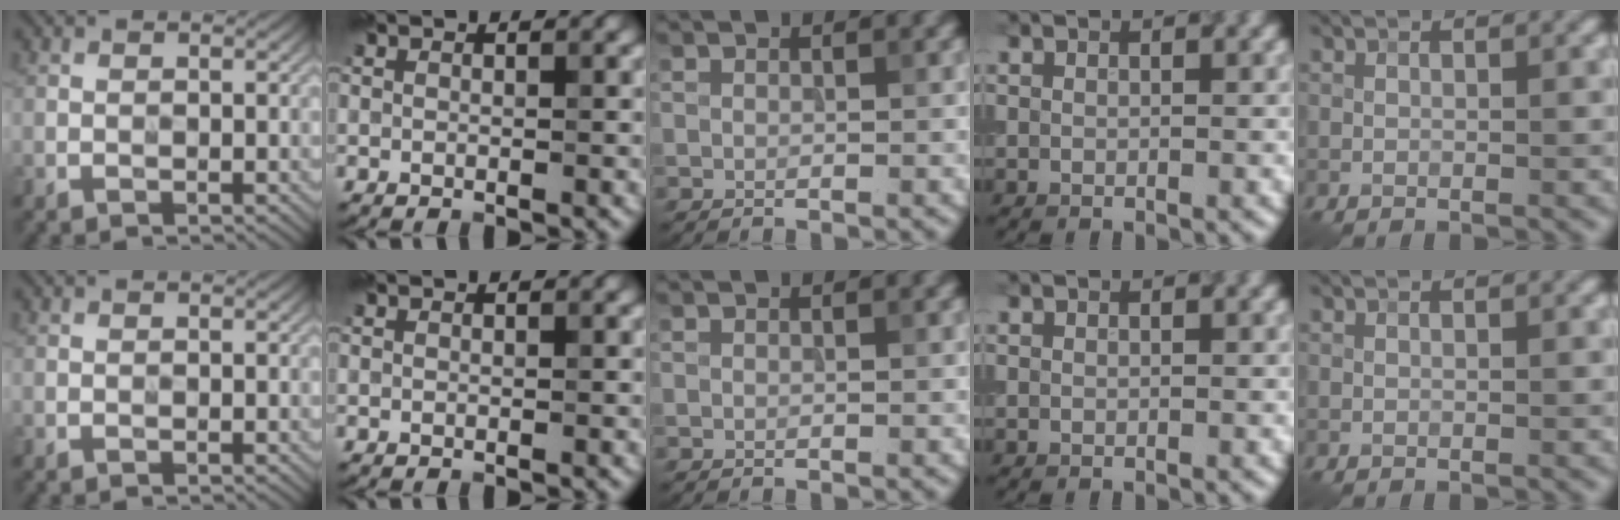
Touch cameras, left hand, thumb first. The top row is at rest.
{}